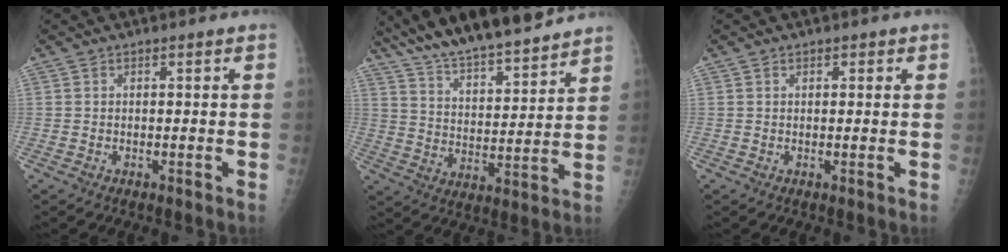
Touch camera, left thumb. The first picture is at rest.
{"total": 20.0, "force": [17.4, 3.9, 9.1], "torque": [-0.127, -0.064, 0.282]}
{"total": 1.0, "force": [0.6, 0.7, 0.4], "torque": [0.004, -0.001, 0.005]}